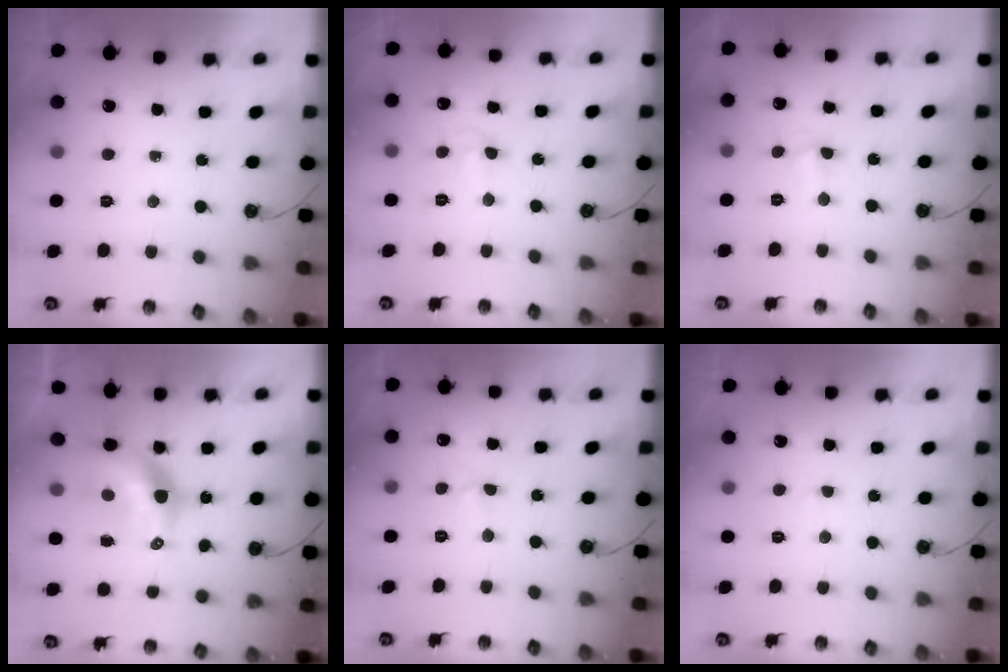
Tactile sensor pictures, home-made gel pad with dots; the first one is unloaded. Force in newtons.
{"total": 2.8, "press": 2.6, "slide": 0.9}
{"total": 2.5, "press": 2.4, "slide": 0.5}
{"total": 8.5, "press": 8.5, "slide": 0.9}
{"total": 3.0, "press": 2.9, "slide": 0.4}
{"total": 2.1, "press": 2.1, "slide": 0.3}